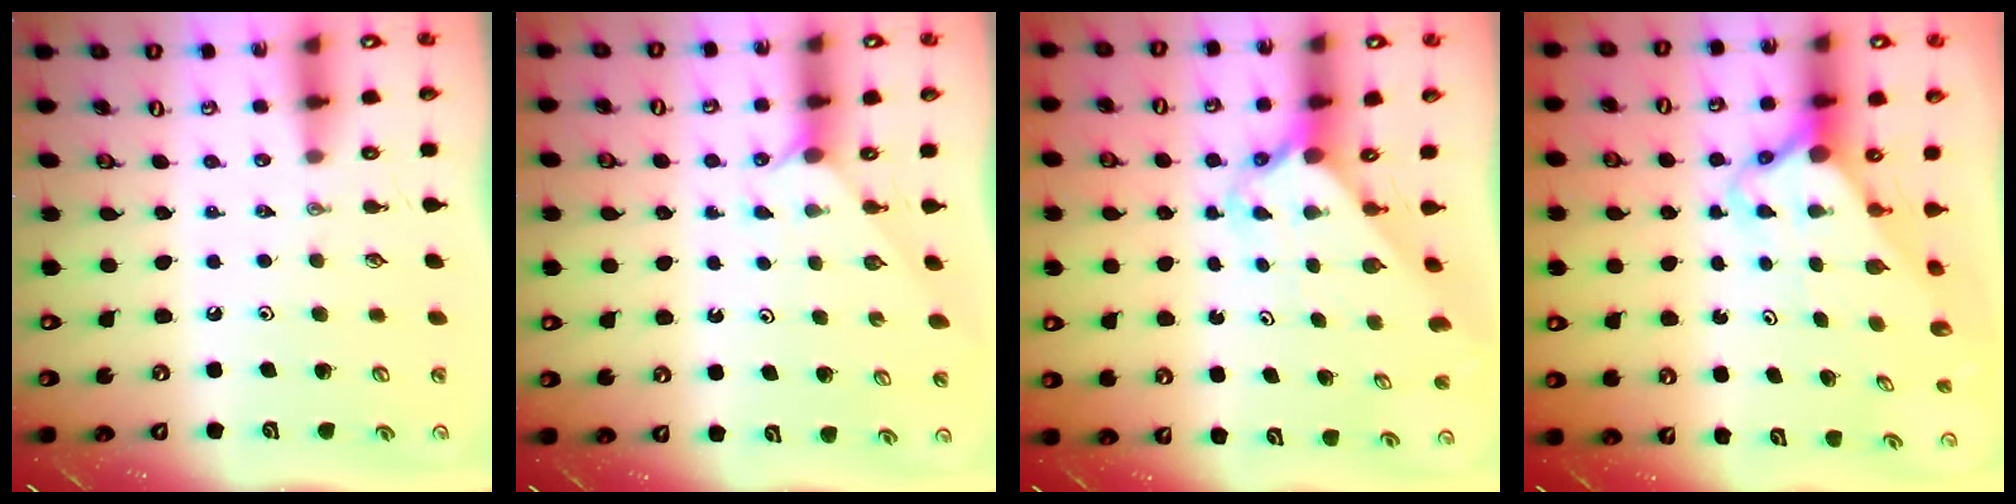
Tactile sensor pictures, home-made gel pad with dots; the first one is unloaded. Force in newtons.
{"total": 1.6, "press": 1.6, "slide": 0.3}
{"total": 2.3, "press": 2.3, "slide": 0.1}
{"total": 3.9, "press": 3.8, "slide": 0.2}